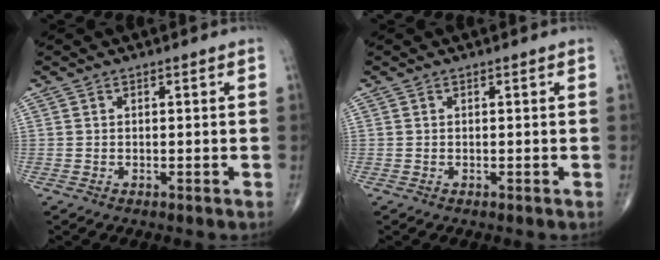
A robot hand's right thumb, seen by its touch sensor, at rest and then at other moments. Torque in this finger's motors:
{"motor_torque": [-0.09, 0.09, 0.00, 0.00, 0.00]}